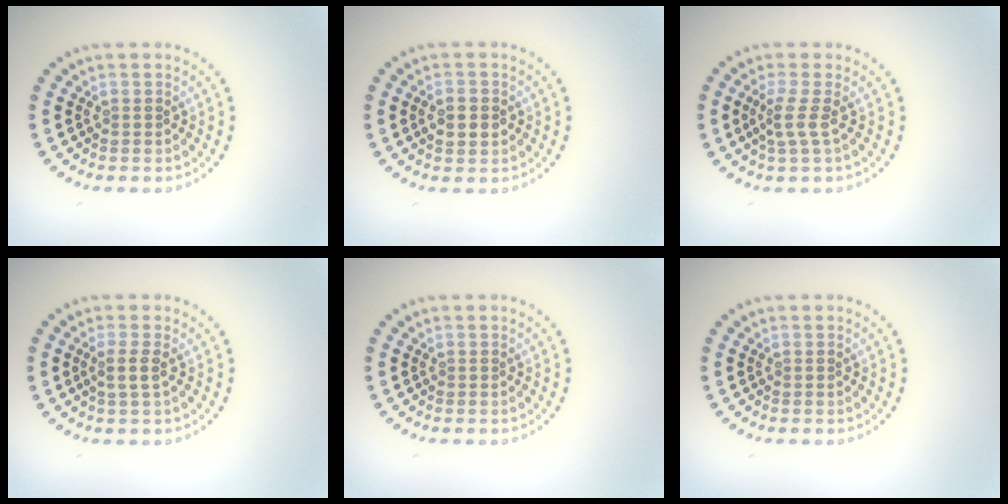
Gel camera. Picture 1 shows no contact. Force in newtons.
{"total": 2.0, "press": 2.0, "slide": 0.1}
{"total": 1.8, "press": 1.3, "slide": 1.2}
{"total": 1.5, "press": 1.3, "slide": 0.8}
{"total": 0.0}
{"total": 0.0}